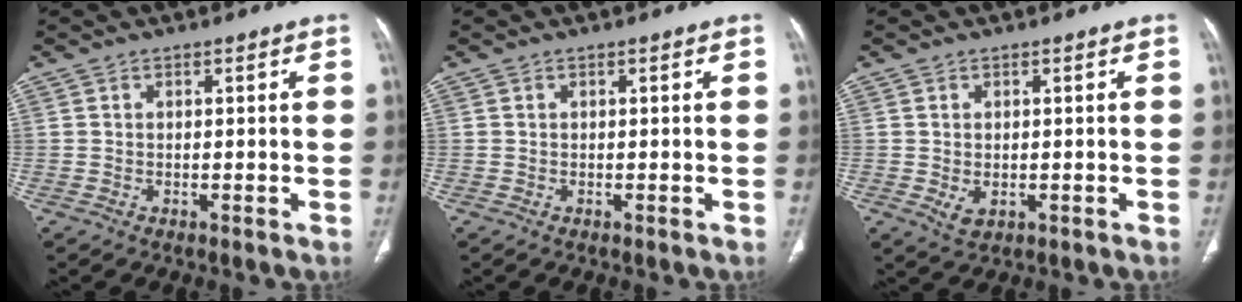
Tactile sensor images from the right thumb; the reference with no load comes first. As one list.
[{"total": 0.0}, {"total": 2.7, "force": [-0.4, 1.8, 2.0], "torque": [-0.033, -0.003, 0.003]}]